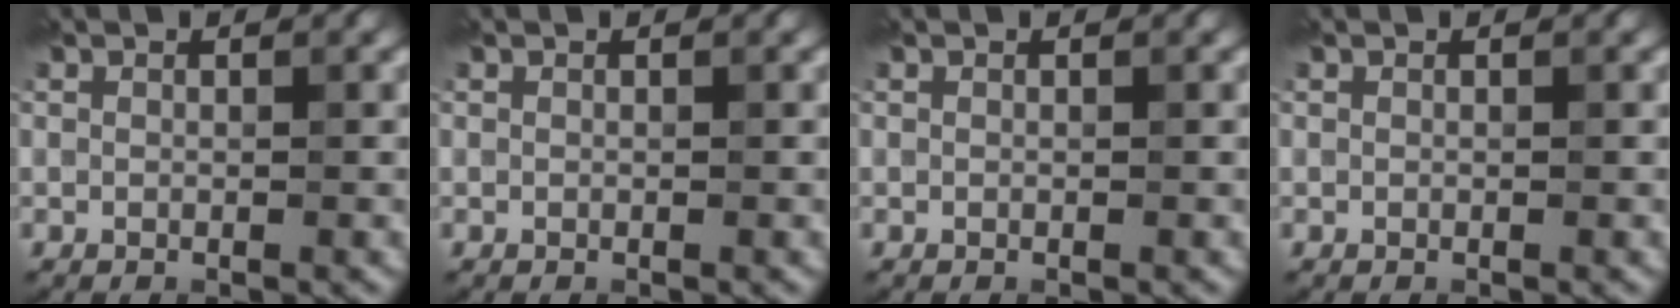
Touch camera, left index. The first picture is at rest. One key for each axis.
{"total": 0.0}
{"total": 0.0}
{"total": 0.0}